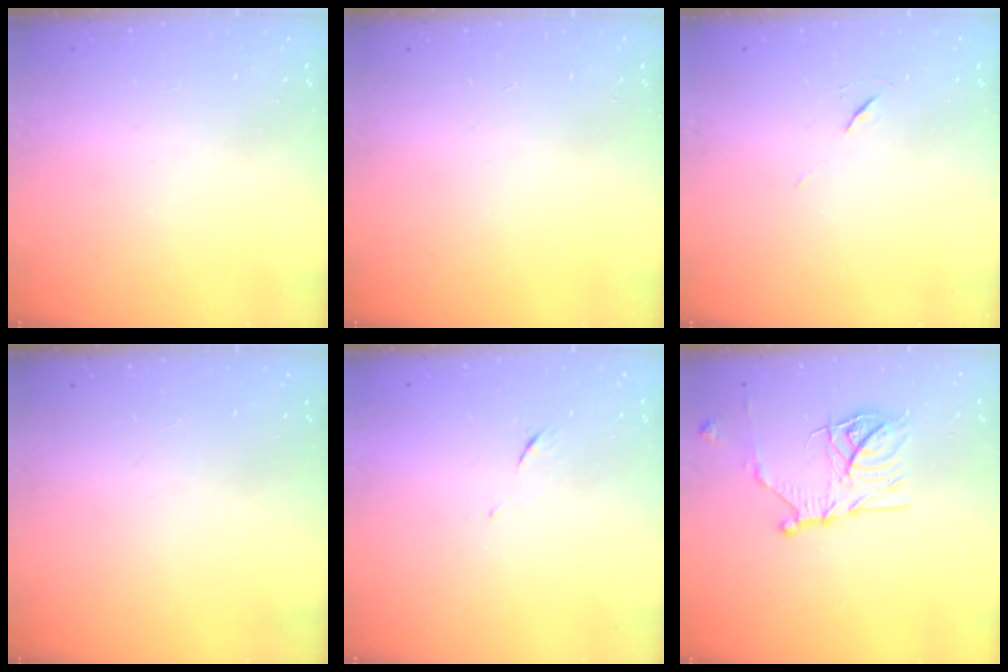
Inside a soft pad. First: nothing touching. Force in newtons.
{"total": 0.0}
{"total": 5.7, "press": 5.2, "slide": 2.4}
{"total": 0.0}
{"total": 5.1, "press": 5.1, "slide": 0.4}
{"total": 15.9, "press": 15.9, "slide": 1.5}